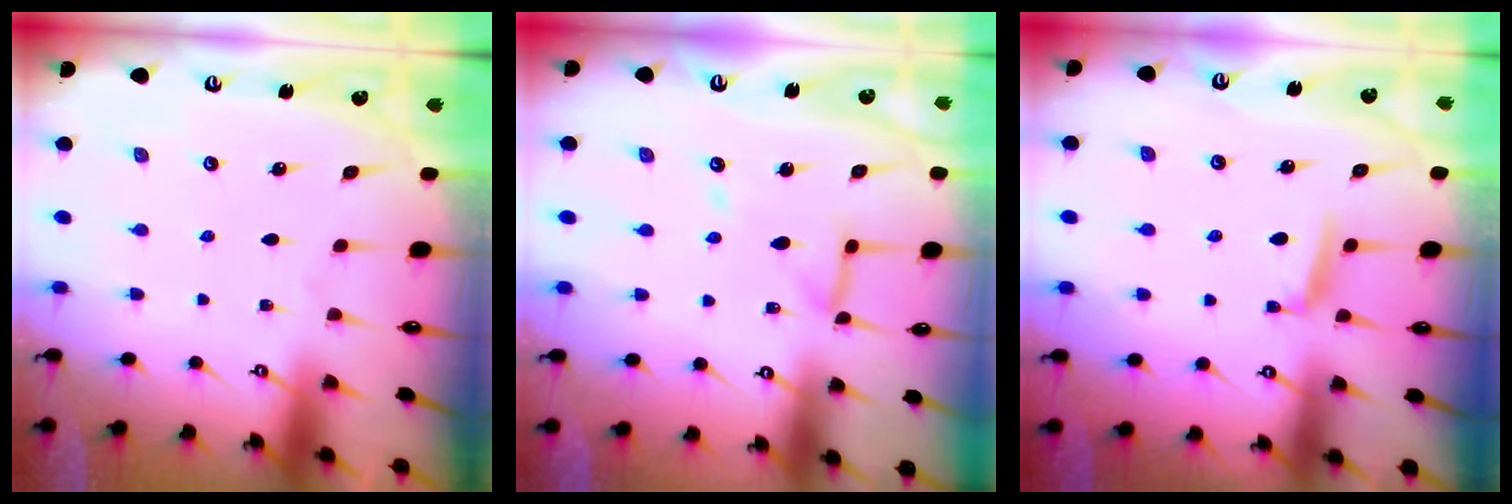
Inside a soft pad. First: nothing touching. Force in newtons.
{"total": 10.4, "press": 10.4, "slide": 0.9}
{"total": 5.7, "press": 5.6, "slide": 0.6}